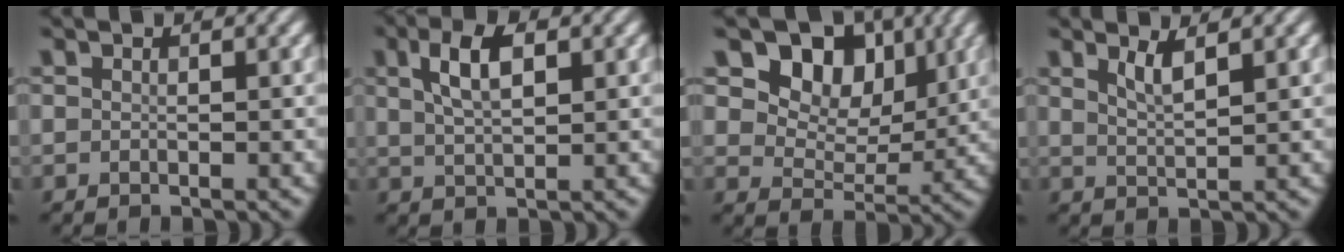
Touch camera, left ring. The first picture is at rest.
{"total": 4.0, "force": [1.6, 1.7, 3.3], "torque": [-0.066, 0.009, 0.030]}
{"total": 8.1, "force": [4.0, 5.7, 4.2], "torque": [-0.079, -0.006, 0.077]}
{"total": 2.1, "force": [1.3, 0.5, 1.5], "torque": [-0.027, -0.002, 0.024]}